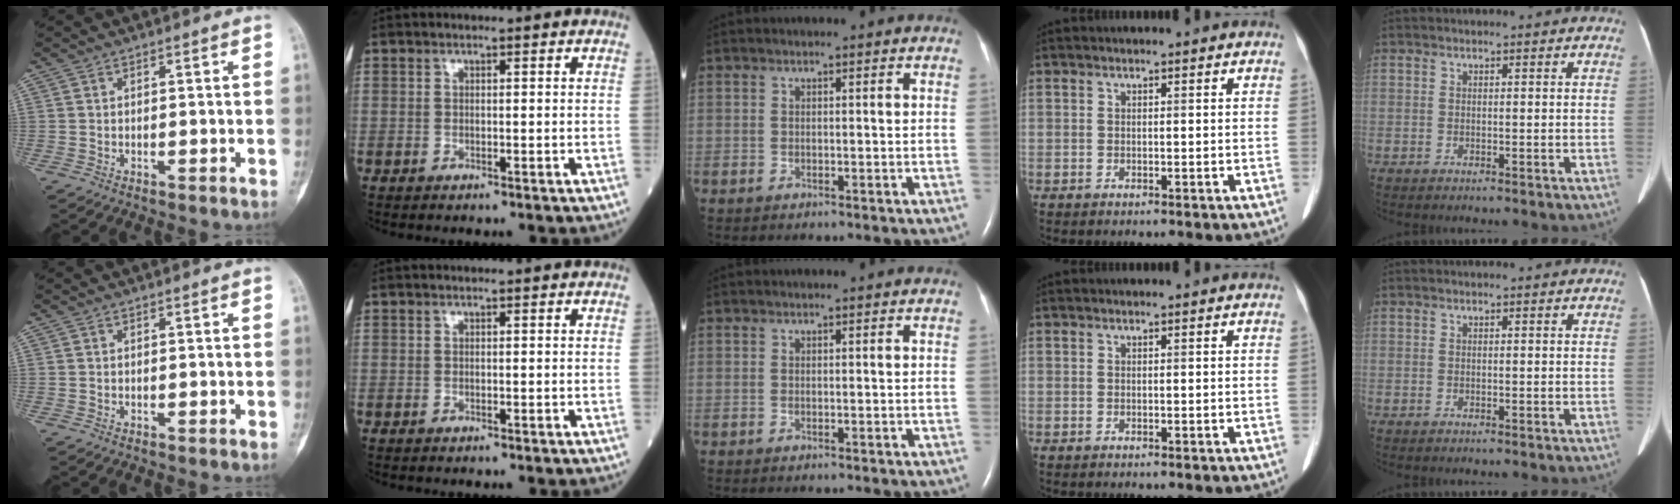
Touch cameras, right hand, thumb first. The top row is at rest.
{}